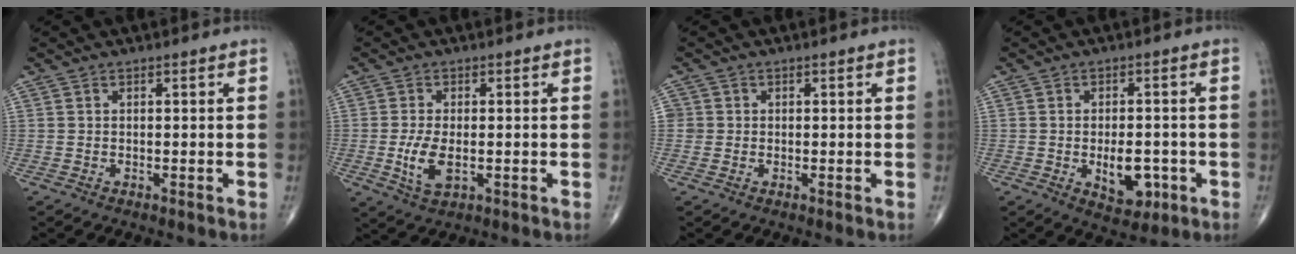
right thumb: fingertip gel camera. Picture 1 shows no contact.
{"total": 5.6, "force": [-0.9, 2.7, 4.8], "torque": [-0.099, -0.008, -0.013]}
{"total": 1.7, "force": [0.0, 1.7, 0.2], "torque": [0.008, 0.005, -0.002]}
{"total": 7.3, "force": [-1.9, 4.2, 5.6], "torque": [-0.058, 0.005, -0.016]}